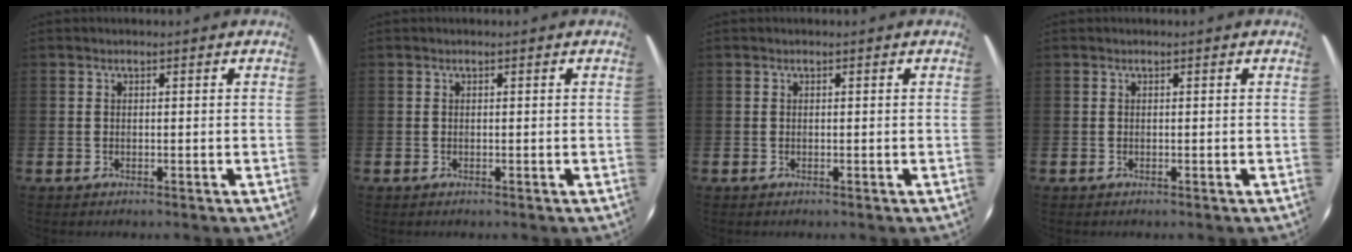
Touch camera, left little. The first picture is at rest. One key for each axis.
{"total": 0.0}
{"total": 0.0}
{"total": 0.0}